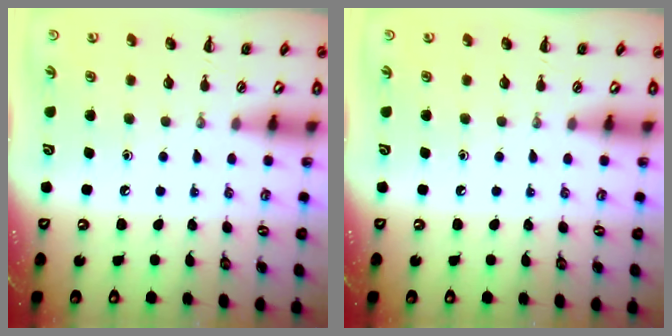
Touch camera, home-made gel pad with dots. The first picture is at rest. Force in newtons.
{"total": 0.0}